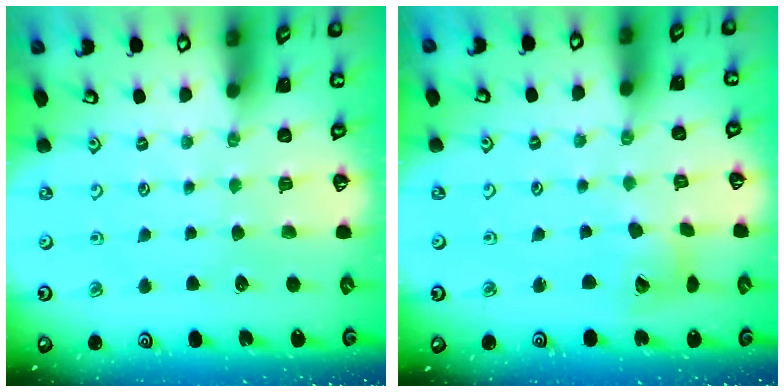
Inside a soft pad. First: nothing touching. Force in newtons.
{"total": 8.1, "press": 8.1, "slide": 1.1}